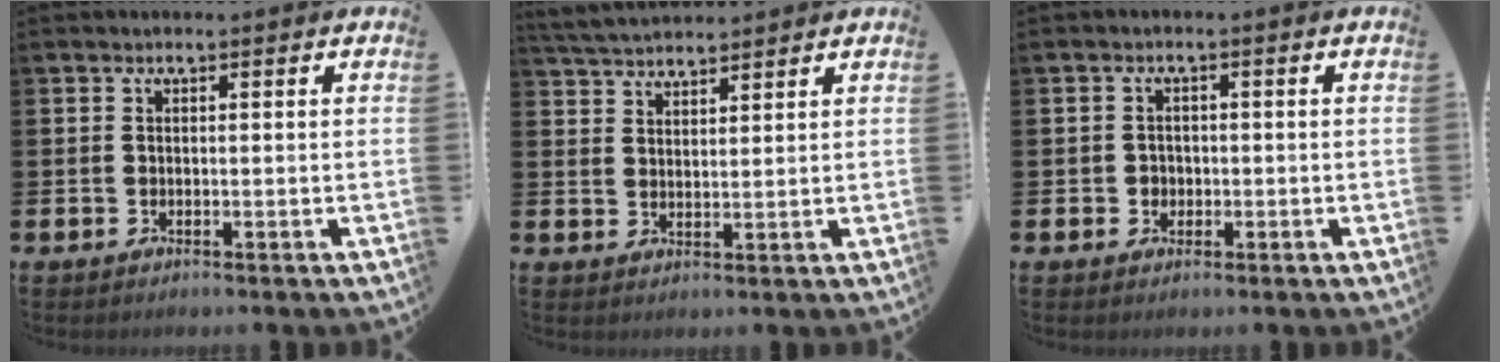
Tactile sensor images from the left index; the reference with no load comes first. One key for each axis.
{"total": 3.9, "fx": 3.9, "fy": 0.6, "fz": 0.4, "tx": -0.027, "ty": -0.013, "tz": 0.072}
{"total": 1.7, "fx": -0.2, "fy": 1.7, "fz": 0.3, "tx": -0.002, "ty": 0.005, "tz": -0.009}